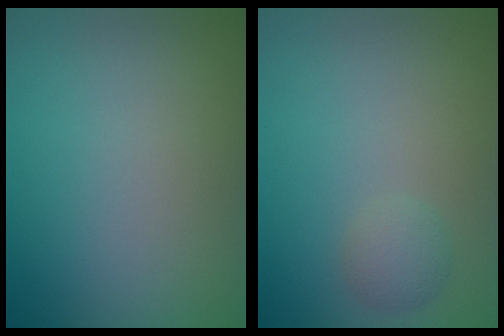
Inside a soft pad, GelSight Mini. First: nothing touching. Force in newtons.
{"total": 1.5, "press": 1.5, "slide": 0.0}